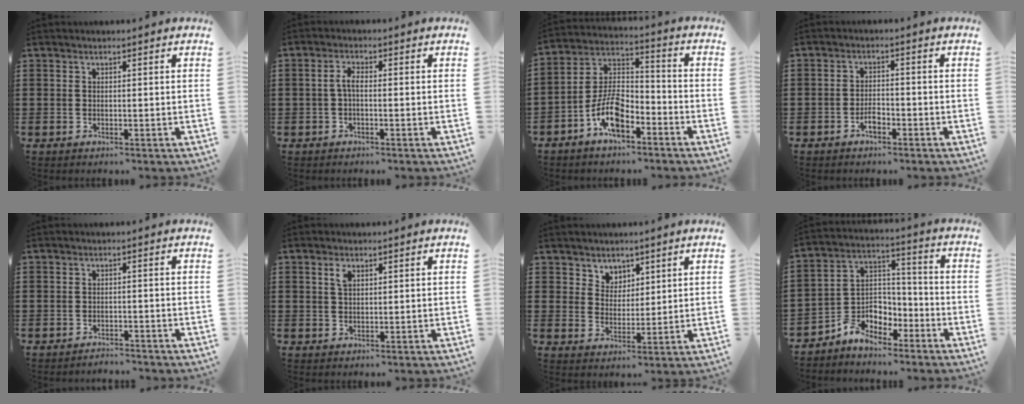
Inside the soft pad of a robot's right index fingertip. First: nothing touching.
{"total": 2.3, "force": [-0.6, 0.8, 2.1], "torque": [-0.055, -0.002, -0.017]}
{"total": 8.8, "force": [-5.2, 3.7, 6.0], "torque": [-0.141, 0.000, -0.099]}
{"total": 2.5, "force": [-1.5, 0.9, 1.8], "torque": [-0.036, 0.001, -0.028]}
{"total": 1.7, "force": [-1.7, 0.1, -0.3], "torque": [-0.001, 0.005, -0.040]}
{"total": 1.9, "force": [0.9, 1.0, 1.4], "torque": [-0.032, 0.005, 0.016]}
{"total": 4.2, "force": [3.0, 2.9, -0.2], "torque": [-0.015, 0.006, 0.056]}
{"total": 6.1, "force": [-5.1, 3.3, 0.8], "torque": [-0.027, 0.017, -0.104]}